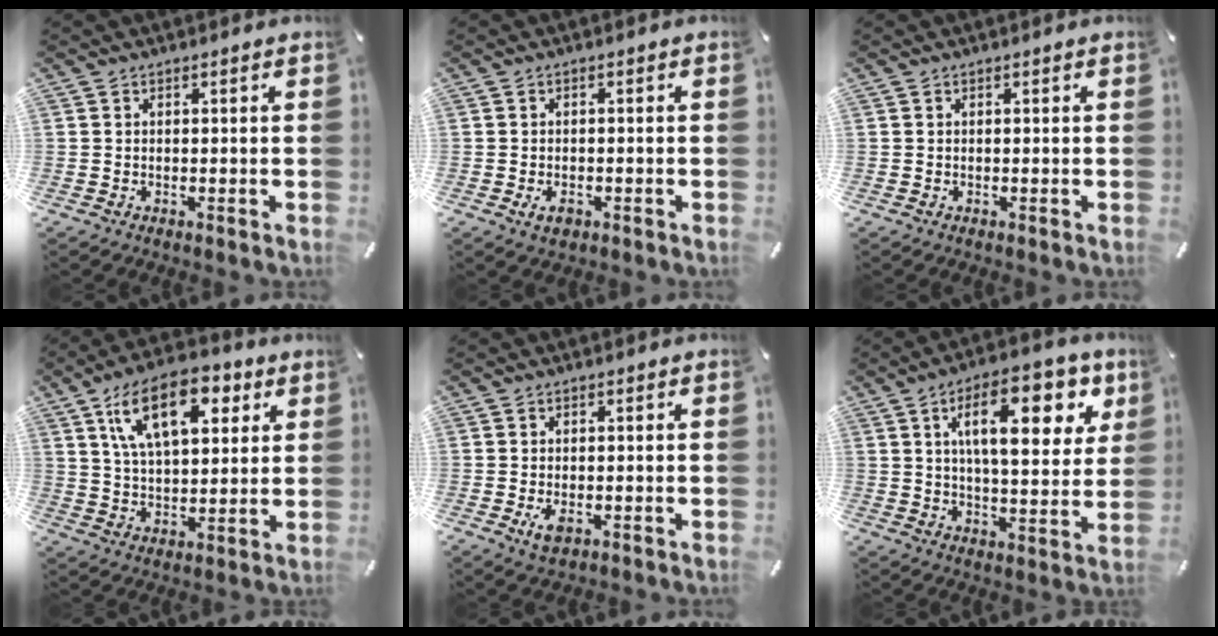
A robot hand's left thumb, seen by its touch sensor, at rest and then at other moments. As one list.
[{"total": 2.6, "force": [-1.1, 1.6, 1.8], "torque": [-0.039, 0.002, -0.021]}, {"total": 0.0}, {"total": 17.0, "force": [8.0, 8.9, 12.0], "torque": [-0.204, -0.011, 0.136]}, {"total": 3.4, "force": [-1.0, 1.9, 2.6], "torque": [-0.065, -0.002, -0.021]}, {"total": 18.6, "force": [7.7, 7.8, 15.0], "torque": [-0.224, -0.012, 0.117]}]